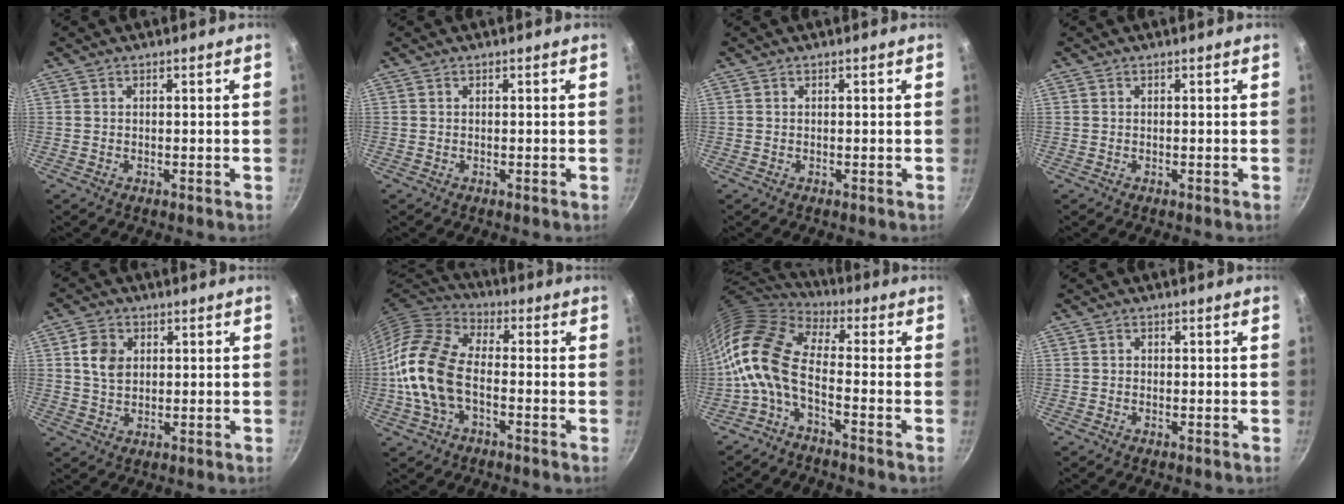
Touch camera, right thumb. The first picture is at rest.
{"total": 0.0}
{"total": 0.0}
{"total": 0.0}
{"total": 5.8, "force": [1.4, 4.3, 3.5], "torque": [-0.049, -0.001, 0.024]}
{"total": 15.1, "force": [-2.8, 8.8, 11.9], "torque": [-0.226, 0.034, -0.068]}
{"total": 12.2, "force": [-3.0, 5.8, 10.4], "torque": [-0.212, 0.033, -0.078]}
{"total": 0.6, "force": [-0.1, 0.5, 0.2], "torque": [-0.002, 0.002, -0.002]}